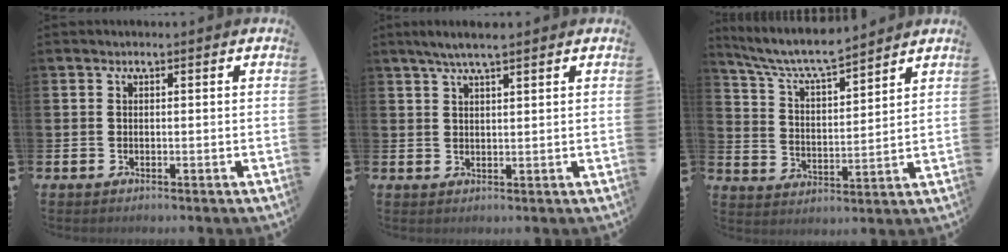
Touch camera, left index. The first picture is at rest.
{"total": 3.8, "force": [3.1, 0.5, 2.2], "torque": [-0.040, -0.007, 0.053]}
{"total": 7.0, "force": [6.5, 0.6, 2.5], "torque": [-0.080, -0.039, 0.113]}